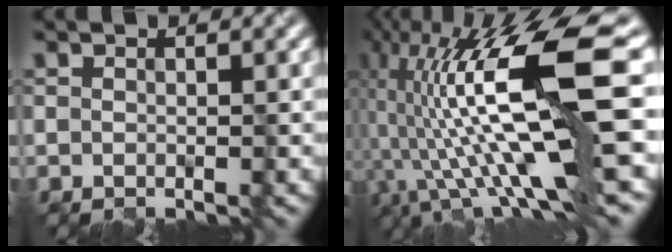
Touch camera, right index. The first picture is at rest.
{"total": 15.4, "force": [0.2, 3.5, 15.0], "torque": [-0.279, 0.012, 0.014]}